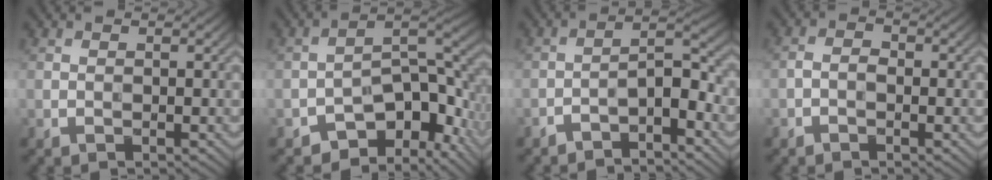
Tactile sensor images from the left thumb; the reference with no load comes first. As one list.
[{"total": 10.2, "force": [-5.4, 5.1, 6.9], "torque": [-0.092, -0.009, -0.098]}, {"total": 4.9, "force": [-3.5, 1.2, 3.2], "torque": [-0.048, 0.014, -0.066]}, {"total": 1.6, "force": [-0.8, 0.8, 1.1], "torque": [-0.021, 0.005, -0.020]}]